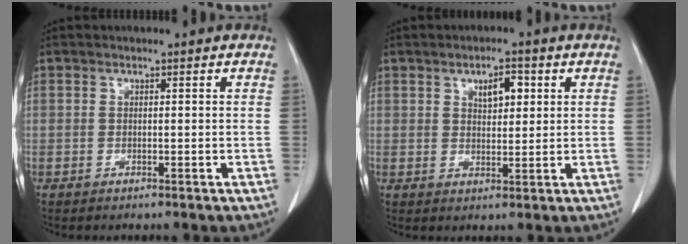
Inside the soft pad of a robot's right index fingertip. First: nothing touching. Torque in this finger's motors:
{"motor_torque": [0.50, 0.18, 0.08, 0.05]}